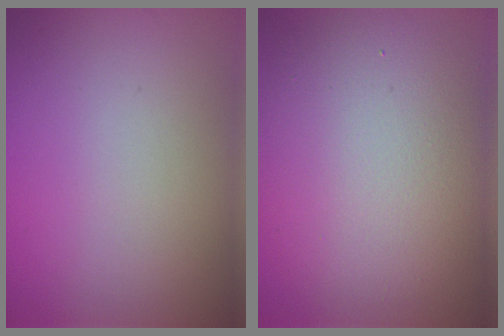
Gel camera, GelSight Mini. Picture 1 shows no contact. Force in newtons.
{"total": 11.6, "press": 11.6, "slide": 0.9}